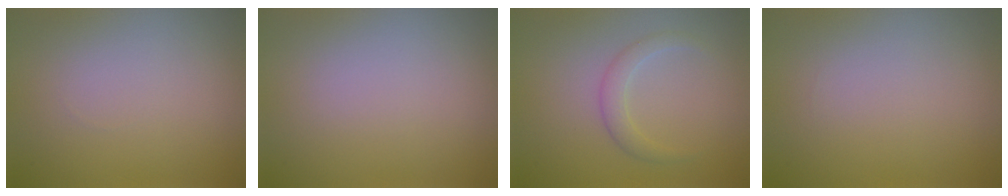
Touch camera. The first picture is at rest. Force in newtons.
{"total": 0.0}
{"total": 1.7, "press": 1.7, "slide": 0.0}
{"total": 0.0}